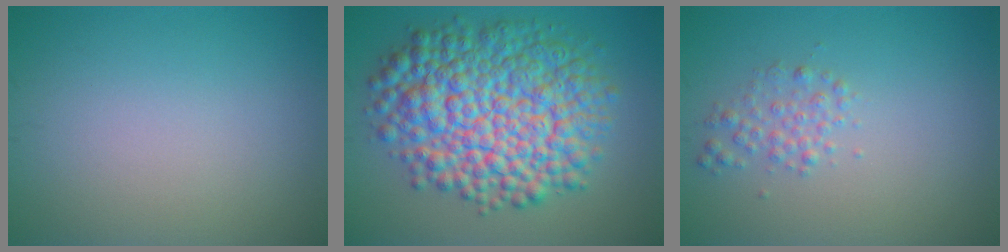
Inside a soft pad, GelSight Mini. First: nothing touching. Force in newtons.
{"total": 11.9, "press": 11.9, "slide": 0.1}
{"total": 1.7, "press": 1.7, "slide": 0.0}